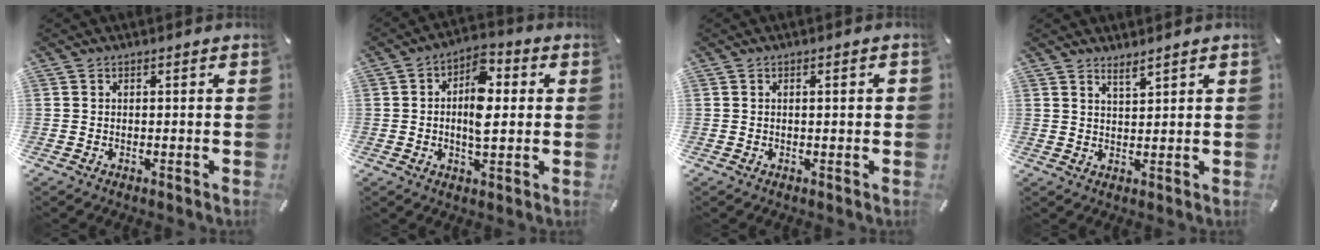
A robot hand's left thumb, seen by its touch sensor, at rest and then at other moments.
{"total": 9.9, "force": [0.8, 5.3, 8.3], "torque": [-0.135, -0.003, 0.009]}
{"total": 2.1, "force": [0.2, 0.5, 2.0], "torque": [-0.036, 0.002, 0.002]}
{"total": 2.7, "force": [2.5, 0.2, 1.0], "torque": [-0.023, -0.012, 0.045]}